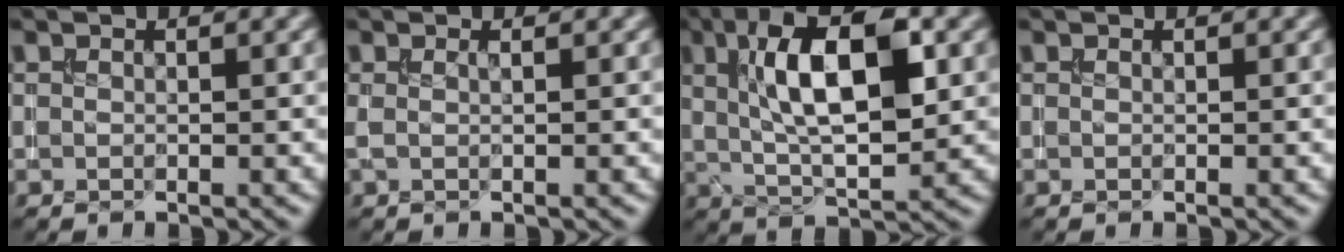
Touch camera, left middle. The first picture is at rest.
{"total": 0.7, "force": [0.1, 0.1, 0.7], "torque": [-0.016, 0.002, 0.001]}
{"total": 9.9, "force": [2.4, 3.7, 8.9], "torque": [-0.149, 0.010, 0.036]}
{"total": 0.0}